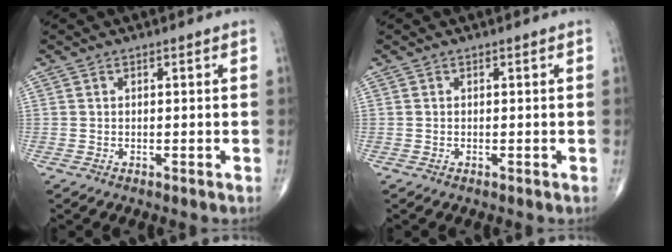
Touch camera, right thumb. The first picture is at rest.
{"total": 0.0}